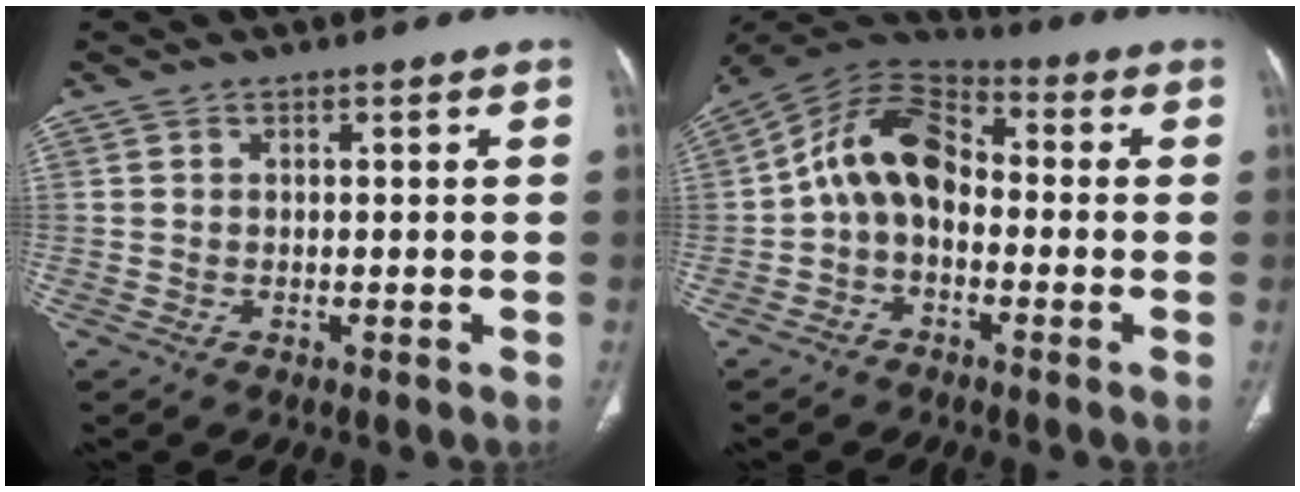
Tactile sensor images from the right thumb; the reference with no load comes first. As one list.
[{"total": 11.3, "force": [-1.2, 7.7, 8.1], "torque": [-0.127, 0.038, -0.039]}]